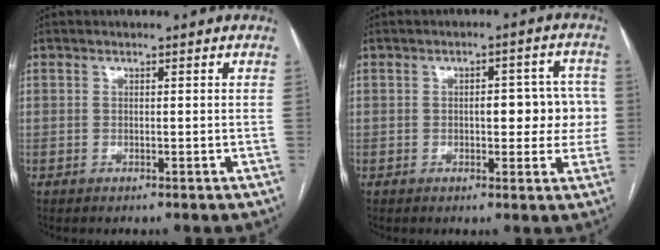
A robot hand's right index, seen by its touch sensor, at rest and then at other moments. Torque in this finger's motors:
{"motor_torque": [0.63, 0.02, 0.36, 0.05]}